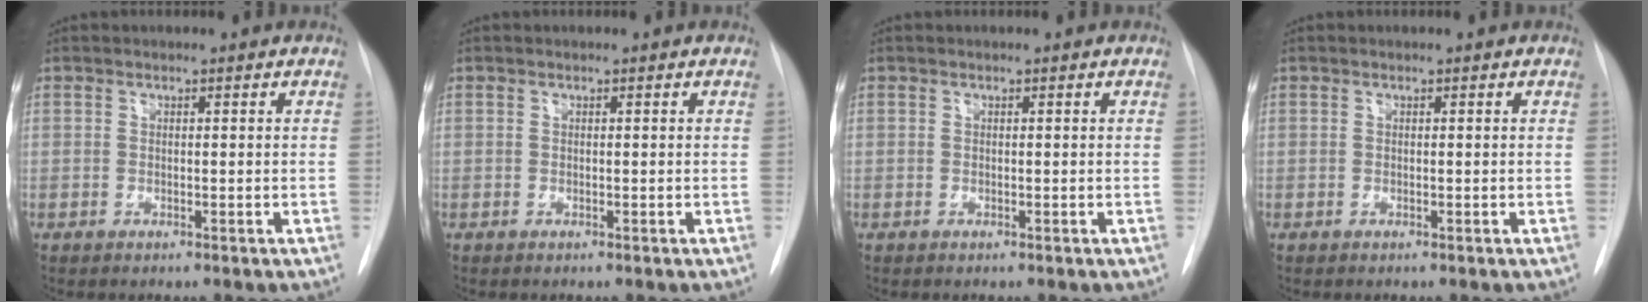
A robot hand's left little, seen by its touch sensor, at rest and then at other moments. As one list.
[{"total": 0.0}, {"total": 0.0}, {"total": 0.0}]